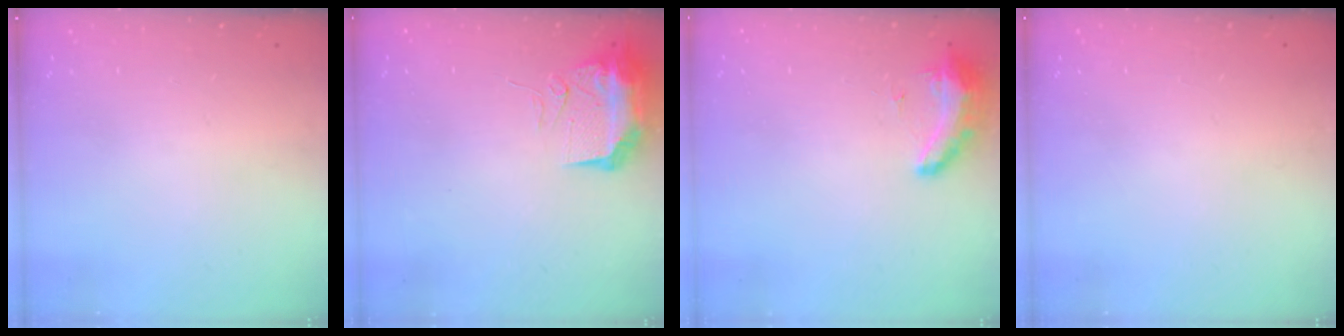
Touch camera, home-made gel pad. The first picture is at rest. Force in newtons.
{"total": 14.9, "press": 12.1, "slide": 8.7}
{"total": 8.5, "press": 8.3, "slide": 1.7}
{"total": 0.0}